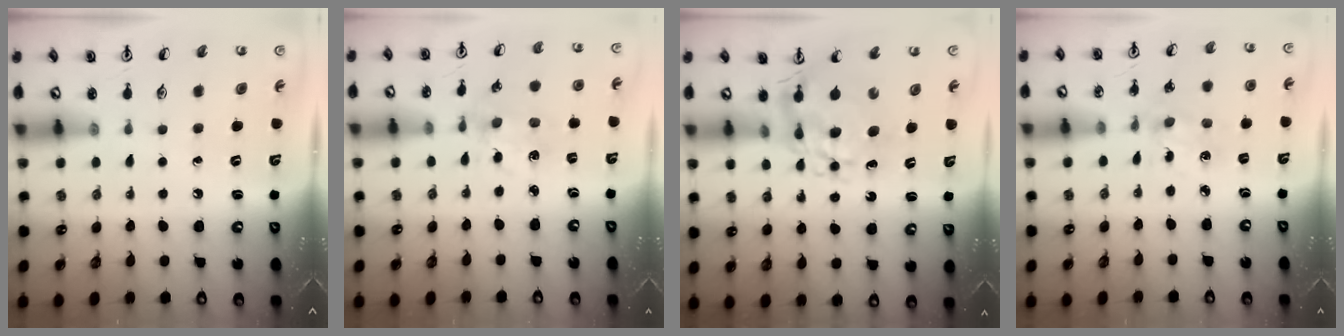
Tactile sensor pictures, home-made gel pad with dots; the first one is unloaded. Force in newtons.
{"total": 2.6, "press": 2.6, "slide": 0.4}
{"total": 7.6, "press": 7.5, "slide": 0.8}
{"total": 2.3, "press": 2.2, "slide": 0.5}